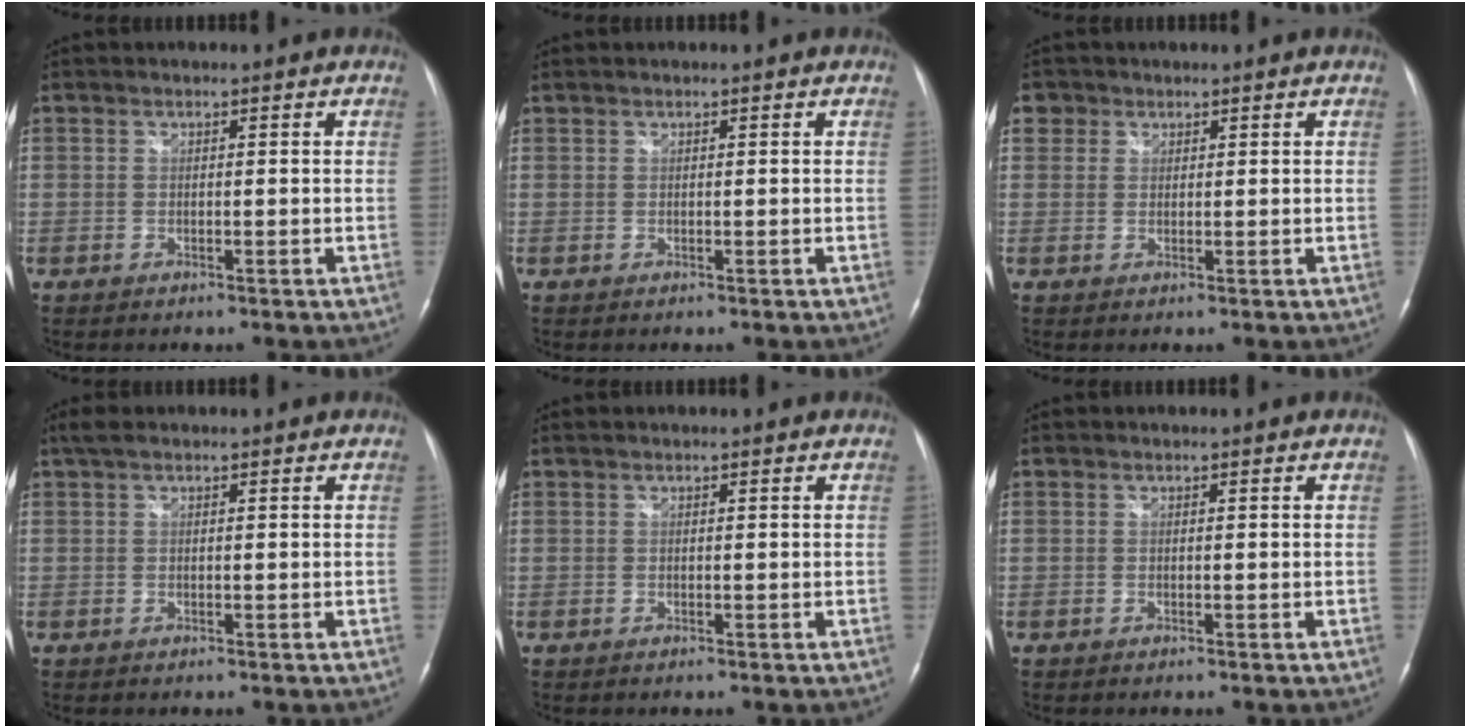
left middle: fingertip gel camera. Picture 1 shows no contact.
{"total": 0.0}
{"total": 2.3, "force": [1.2, 2.0, 0.1], "torque": [0.010, 0.006, 0.015]}
{"total": 1.9, "force": [1.3, 0.4, 1.3], "torque": [-0.033, 0.026, 0.026]}
{"total": 0.0}
{"total": 0.0}